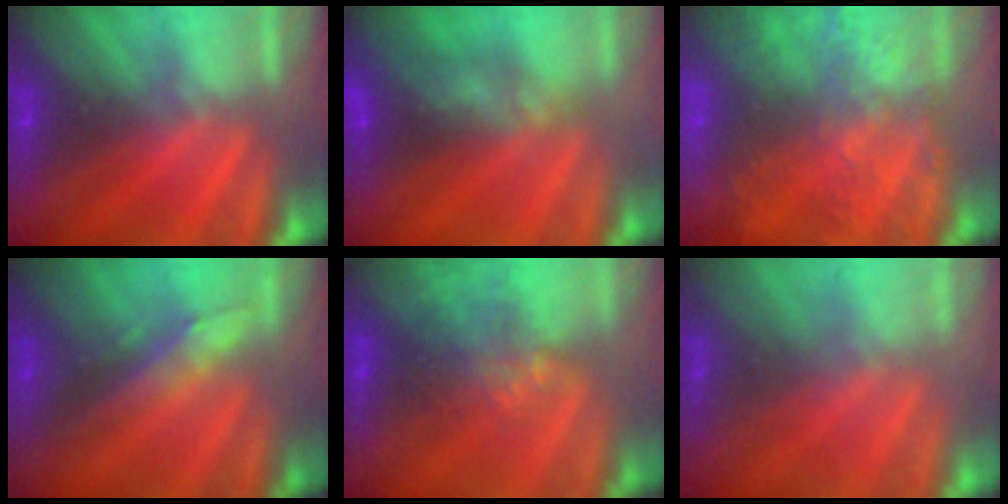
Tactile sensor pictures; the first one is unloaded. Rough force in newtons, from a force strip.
{"total": 8.0}
{"total": 8.1}
{"total": 2.9}
{"total": 7.6}
{"total": 2.3}